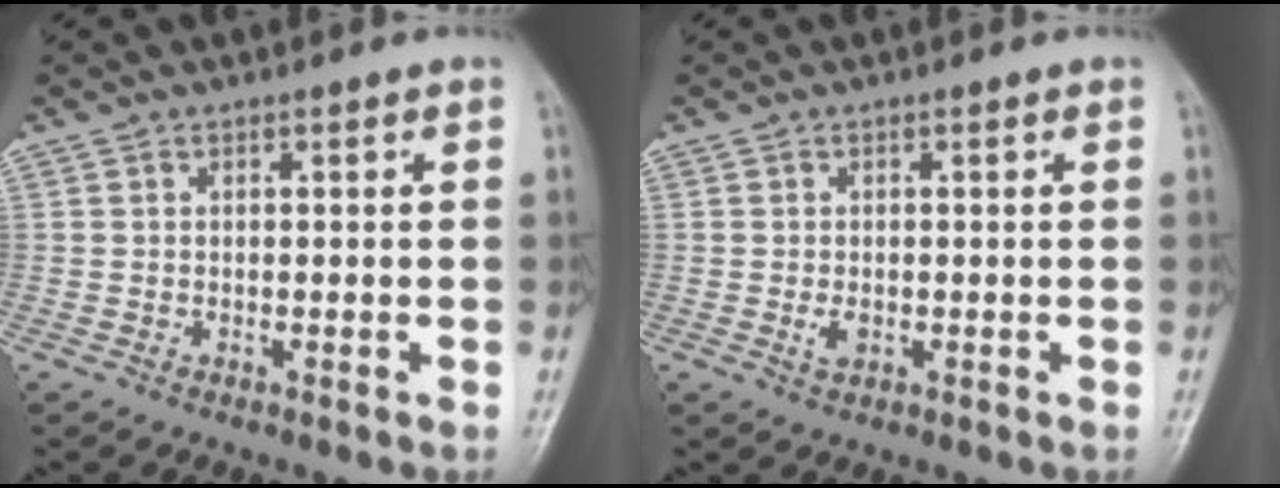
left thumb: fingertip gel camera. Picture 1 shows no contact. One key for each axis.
{"total": 1.9, "fx": -0.2, "fy": 1.1, "fz": 1.5, "tx": -0.029, "ty": -0.005, "tz": -0.002}